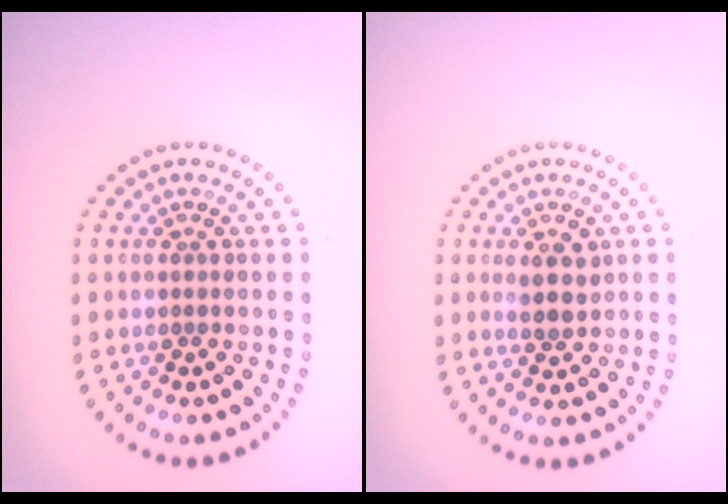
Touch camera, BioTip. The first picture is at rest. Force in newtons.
{"total": 2.4, "press": 2.2, "slide": 0.8}